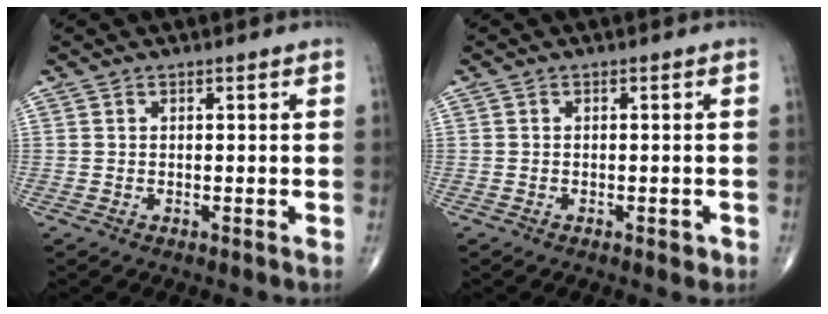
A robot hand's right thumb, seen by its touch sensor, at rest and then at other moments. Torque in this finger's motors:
{"motor_torque": [-0.06, 0.14, -0.09, -0.11, 0.03]}